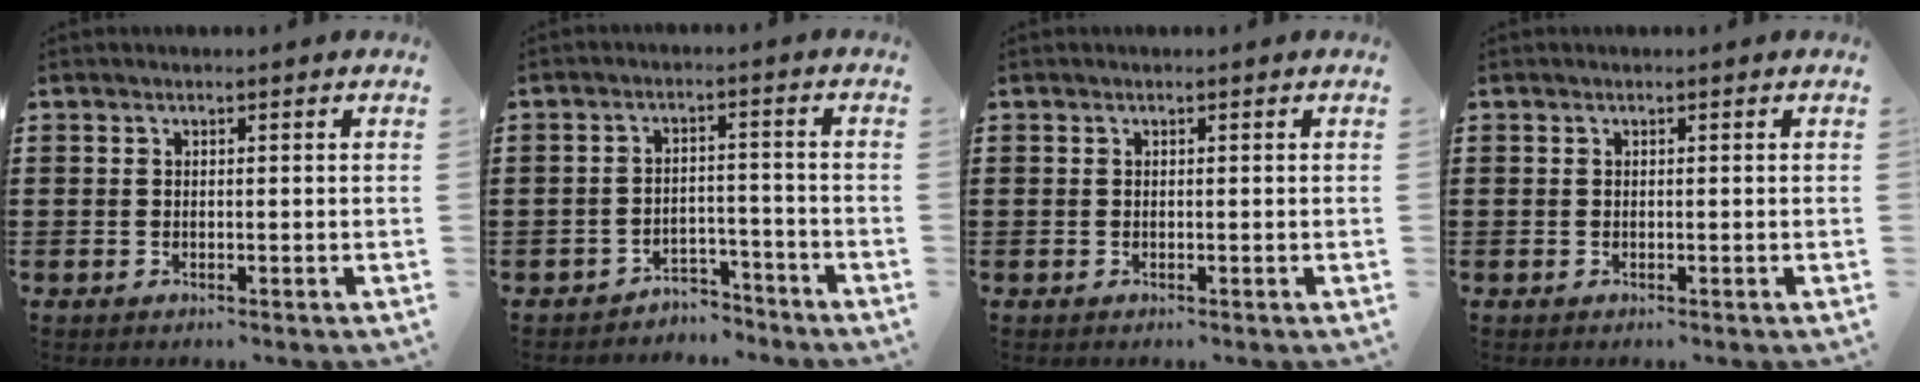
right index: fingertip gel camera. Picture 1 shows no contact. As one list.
[{"total": 3.6, "force": [-3.4, 0.9, 0.2], "torque": [-0.010, 0.006, -0.071]}, {"total": 0.0}, {"total": 0.0}]